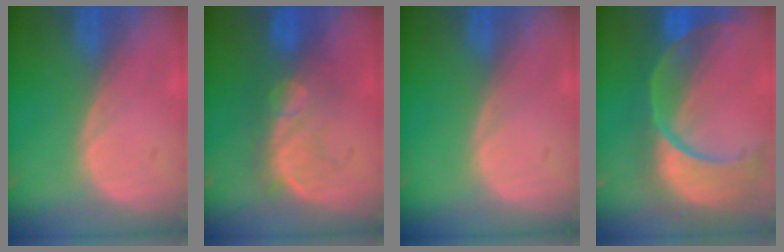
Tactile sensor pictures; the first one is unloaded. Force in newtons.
{"total": 7.7, "press": 7.4, "slide": 2.2}
{"total": 0.0}
{"total": 13.2, "press": 10.7, "slide": 7.9}